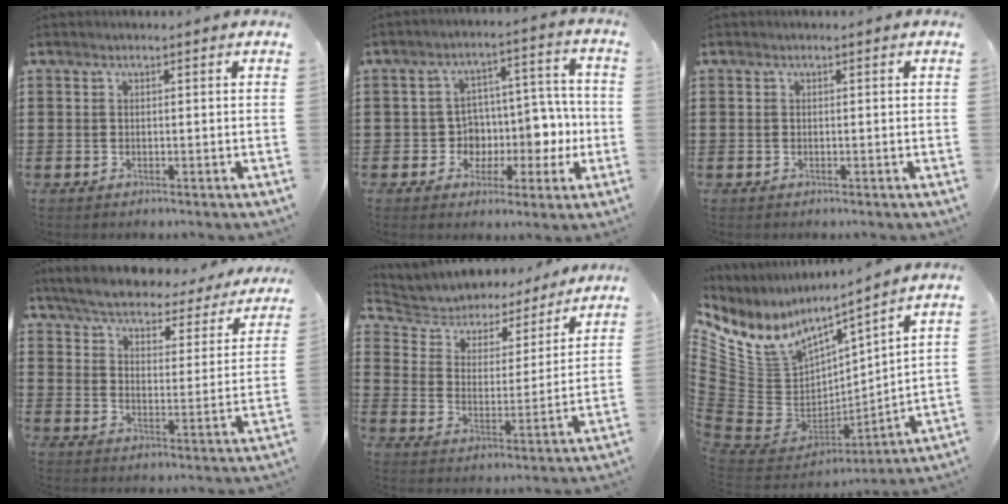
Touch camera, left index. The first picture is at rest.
{"total": 7.1, "force": [-0.4, 6.5, 2.8], "torque": [-0.059, -0.006, -0.002]}
{"total": 0.0}
{"total": 4.4, "force": [4.3, 0.5, 1.1], "torque": [-0.048, -0.035, 0.067]}
{"total": 4.3, "force": [3.8, 1.8, 0.5], "torque": [-0.039, -0.030, 0.058]}
{"total": 7.9, "force": [4.3, 6.0, 2.9], "torque": [-0.112, -0.056, 0.078]}